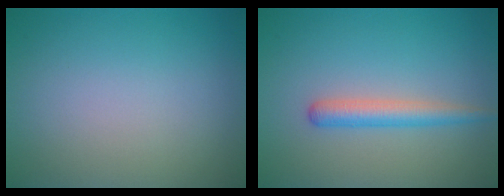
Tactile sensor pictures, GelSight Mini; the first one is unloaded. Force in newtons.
{"total": 2.5, "press": 2.5, "slide": 0.1}